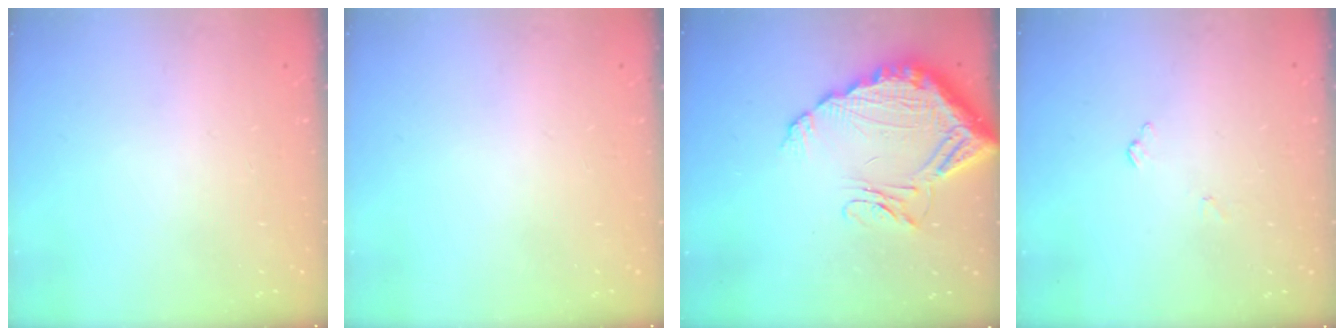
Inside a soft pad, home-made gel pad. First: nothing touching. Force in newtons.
{"total": 0.0}
{"total": 16.7, "press": 16.6, "slide": 1.7}
{"total": 5.5, "press": 5.5, "slide": 0.5}